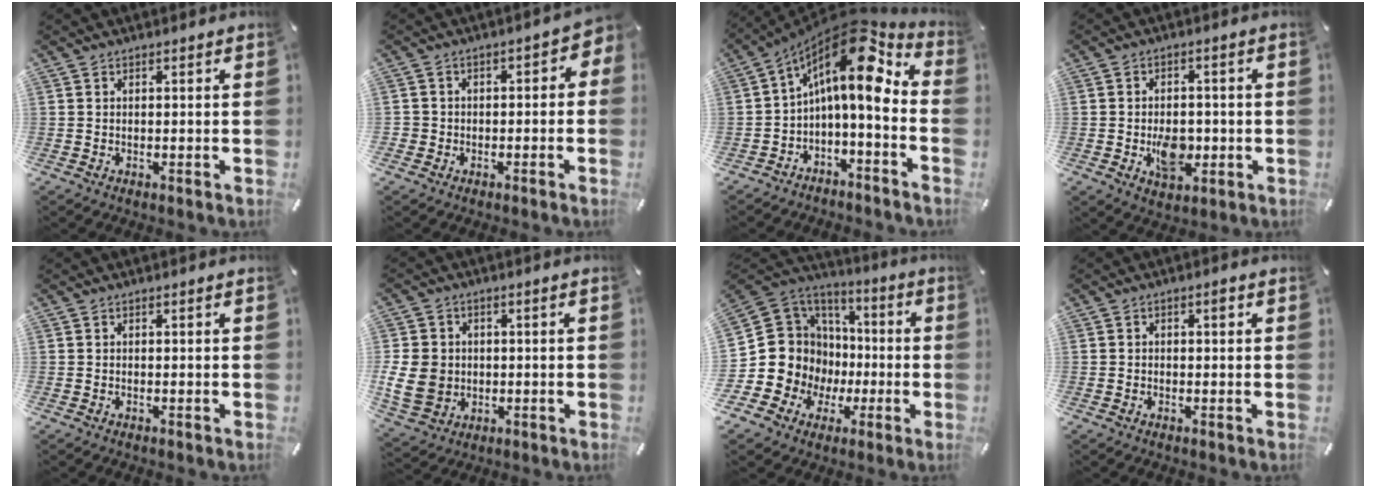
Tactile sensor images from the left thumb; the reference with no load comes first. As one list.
[{"total": 4.2, "force": [-1.5, 3.6, 1.5], "torque": [-0.022, 0.010, -0.032]}, {"total": 15.2, "force": [6.2, 5.9, 12.5], "torque": [-0.189, -0.060, 0.095]}, {"total": 8.4, "force": [-1.8, 5.7, 5.8], "torque": [-0.090, 0.008, -0.026]}, {"total": 0.0}, {"total": 9.7, "force": [-0.4, 8.6, 4.6], "torque": [-0.113, 0.011, -0.006]}, {"total": 14.9, "force": [-2.5, 14.5, 2.2], "torque": [-0.065, -0.022, -0.012]}, {"total": 1.5, "force": [0.1, 1.0, 1.1], "torque": [-0.023, 0.008, -0.002]}]